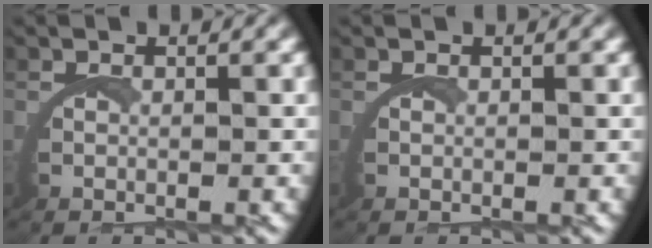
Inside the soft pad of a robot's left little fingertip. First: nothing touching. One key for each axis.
{"total": 0.0}